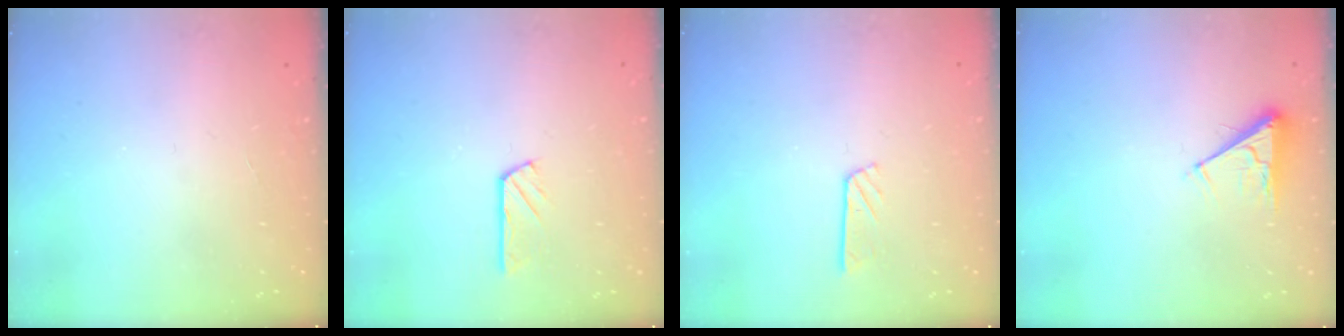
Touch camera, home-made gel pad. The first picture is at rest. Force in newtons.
{"total": 2.9, "press": 2.9, "slide": 0.2}
{"total": 2.8, "press": 2.8, "slide": 0.2}
{"total": 4.4, "press": 4.4, "slide": 0.8}